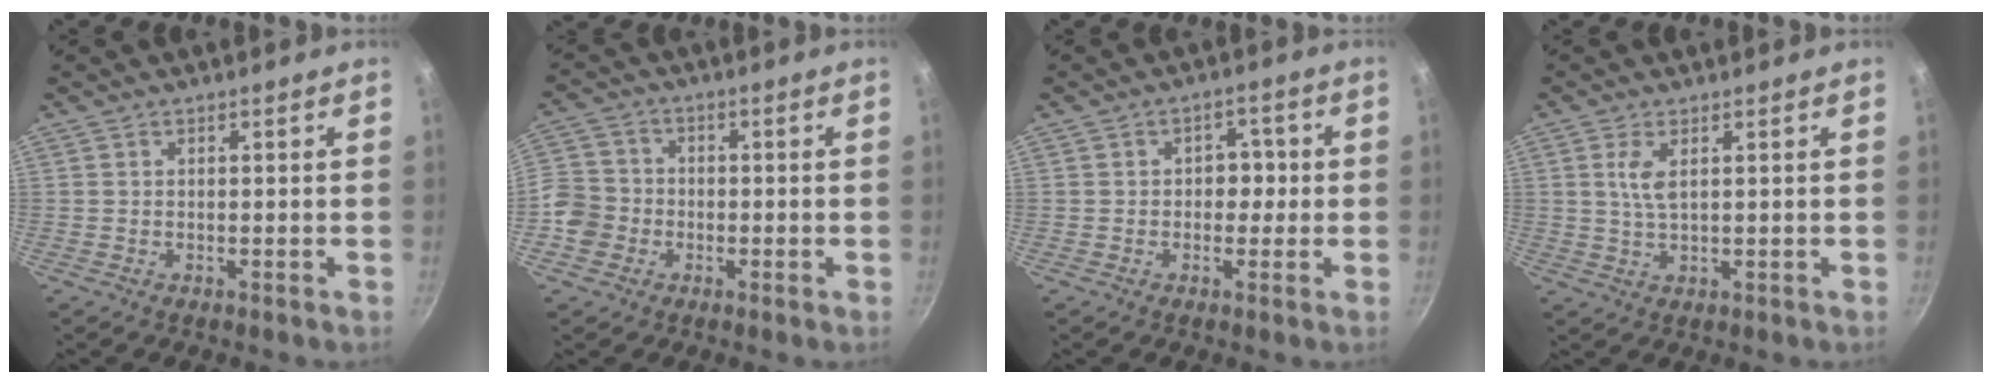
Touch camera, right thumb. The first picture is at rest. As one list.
[{"total": 7.8, "force": [-2.5, 6.8, 2.9], "torque": [-0.031, 0.028, -0.064]}, {"total": 4.1, "force": [-0.2, 3.3, 2.4], "torque": [0.005, 0.010, -0.007]}, {"total": 3.6, "force": [1.1, 1.3, 3.1], "torque": [-0.068, -0.006, 0.024]}]